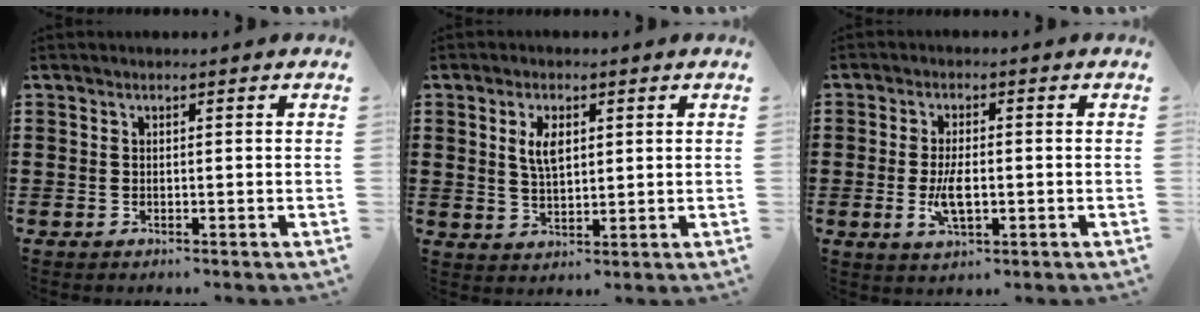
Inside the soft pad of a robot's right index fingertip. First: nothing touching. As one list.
[{"total": 4.3, "force": [1.3, 2.0, 3.5], "torque": [-0.067, 0.006, 0.020]}, {"total": 5.2, "force": [-0.9, 2.0, 4.7], "torque": [-0.104, -0.008, -0.019]}]